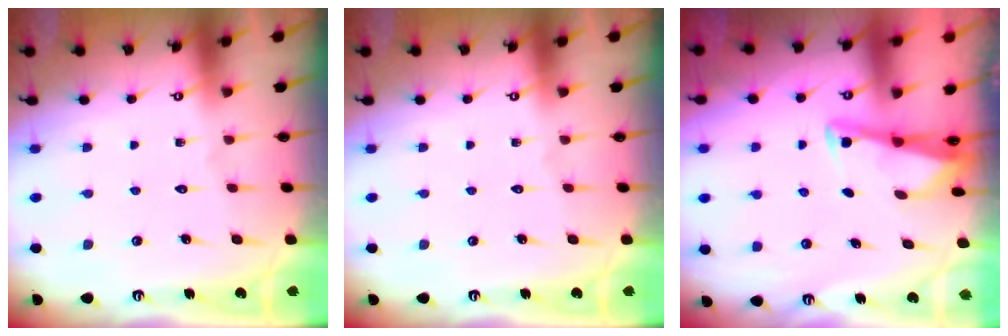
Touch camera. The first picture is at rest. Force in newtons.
{"total": 0.0}
{"total": 2.8, "press": 2.8, "slide": 0.3}